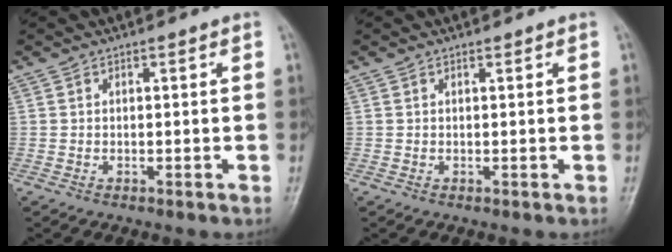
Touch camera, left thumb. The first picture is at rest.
{"total": 0.0}